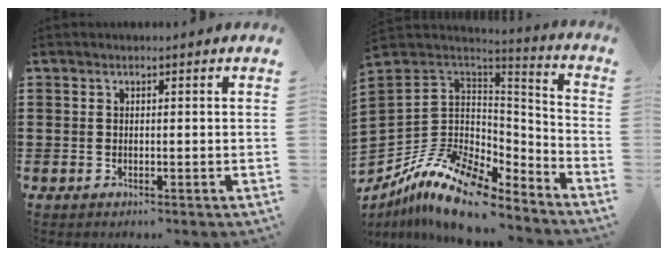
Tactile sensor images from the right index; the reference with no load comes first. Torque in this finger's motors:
{"motor_torque": [0.69, -0.22, -0.12, -0.21]}